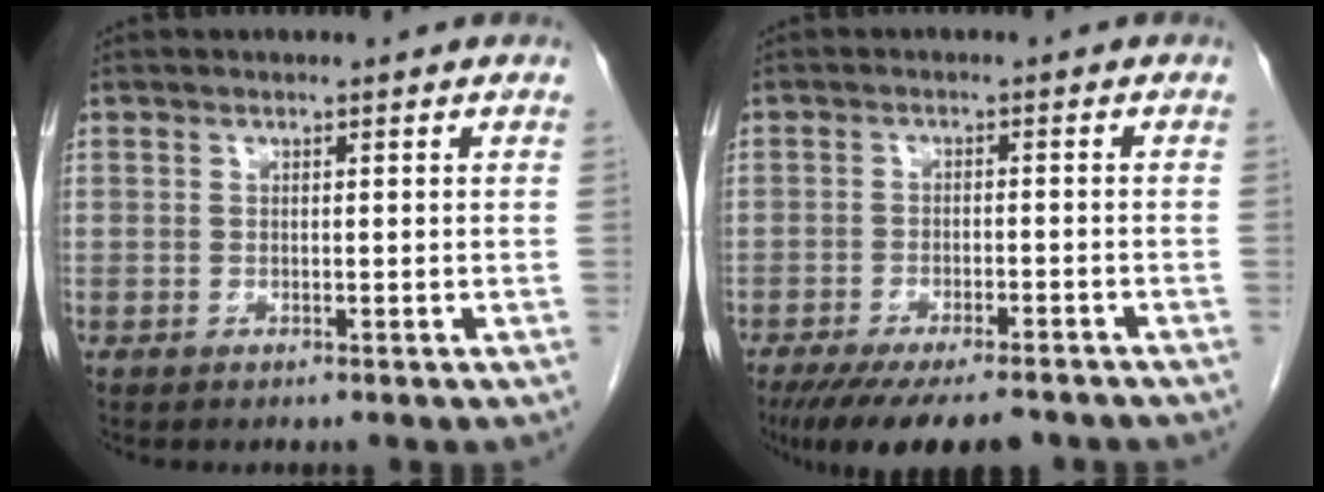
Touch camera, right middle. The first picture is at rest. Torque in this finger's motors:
{"motor_torque": [1.32, -0.82, 0.17, 0.10]}